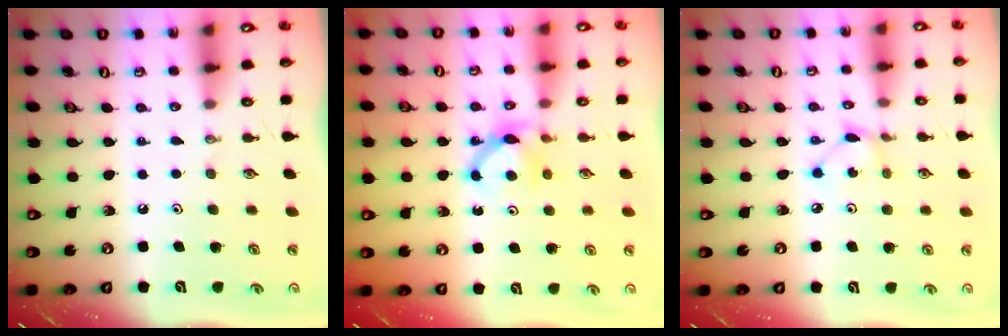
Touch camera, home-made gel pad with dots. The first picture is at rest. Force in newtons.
{"total": 6.7, "press": 6.7, "slide": 0.5}
{"total": 2.6, "press": 2.6, "slide": 0.0}